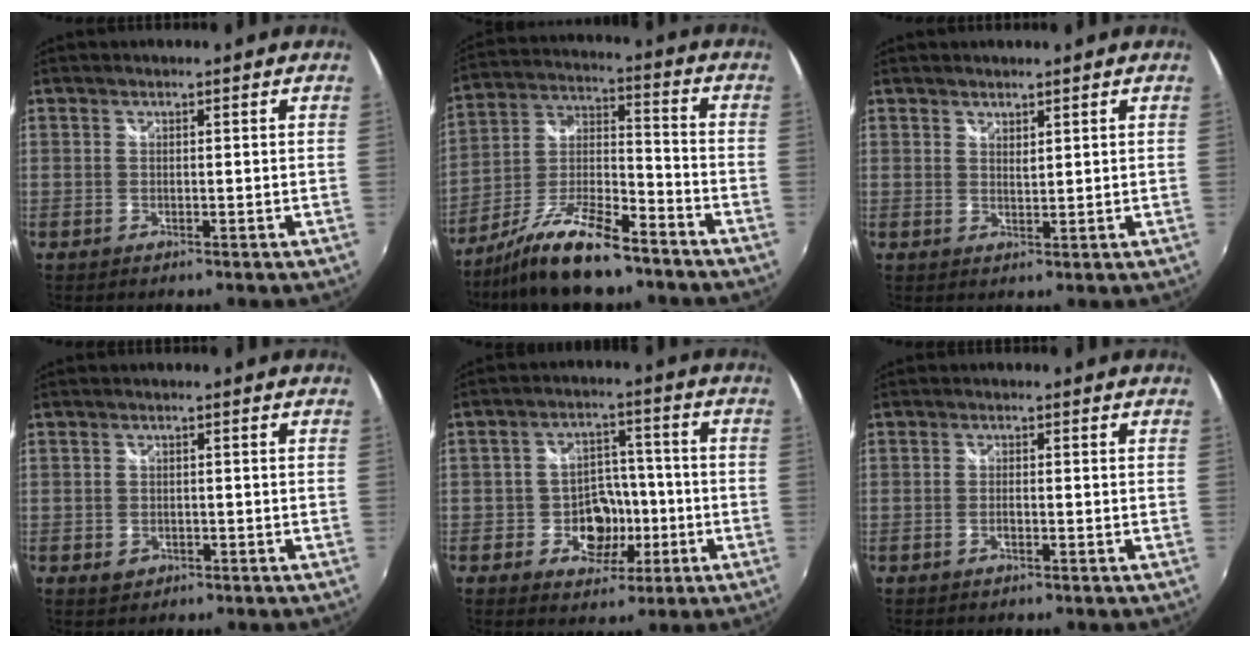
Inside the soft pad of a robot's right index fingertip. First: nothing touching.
{"total": 15.9, "force": [-11.4, 4.8, 10.0], "torque": [-0.207, -0.003, -0.206]}
{"total": 1.6, "force": [1.3, 0.5, 0.6], "torque": [-0.008, 0.000, 0.023]}
{"total": 2.6, "force": [-1.1, 2.1, 1.1], "torque": [-0.023, -0.003, -0.014]}
{"total": 8.7, "force": [-3.0, 6.9, 4.3], "torque": [-0.089, 0.013, -0.036]}
{"total": 1.2, "force": [-0.7, 0.3, 1.0], "torque": [-0.022, 0.000, -0.012]}